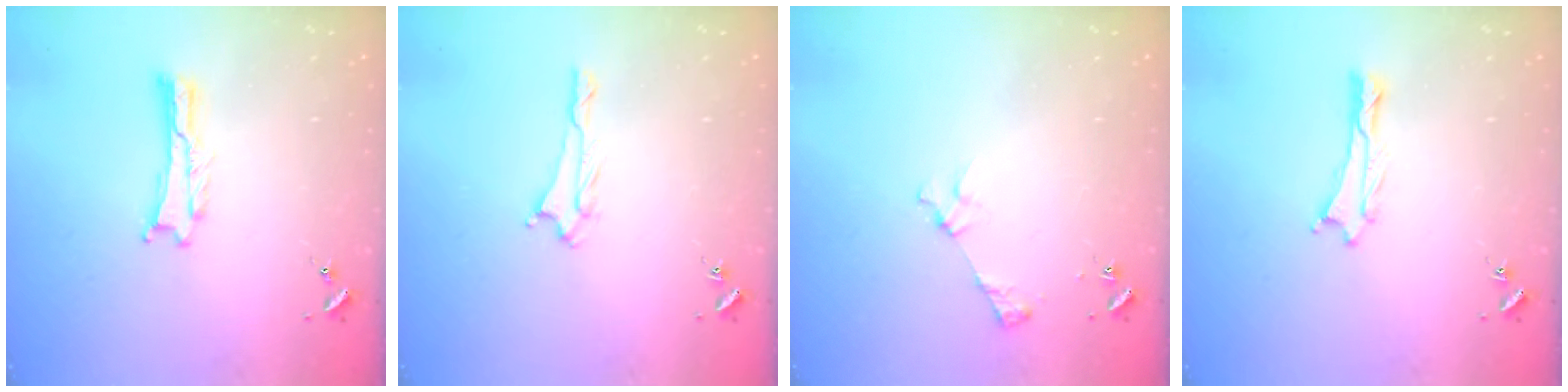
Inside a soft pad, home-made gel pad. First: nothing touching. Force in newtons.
{"total": 1.7, "press": 1.7, "slide": 0.3}
{"total": 3.3, "press": 3.3, "slide": 0.3}
{"total": 0.0}